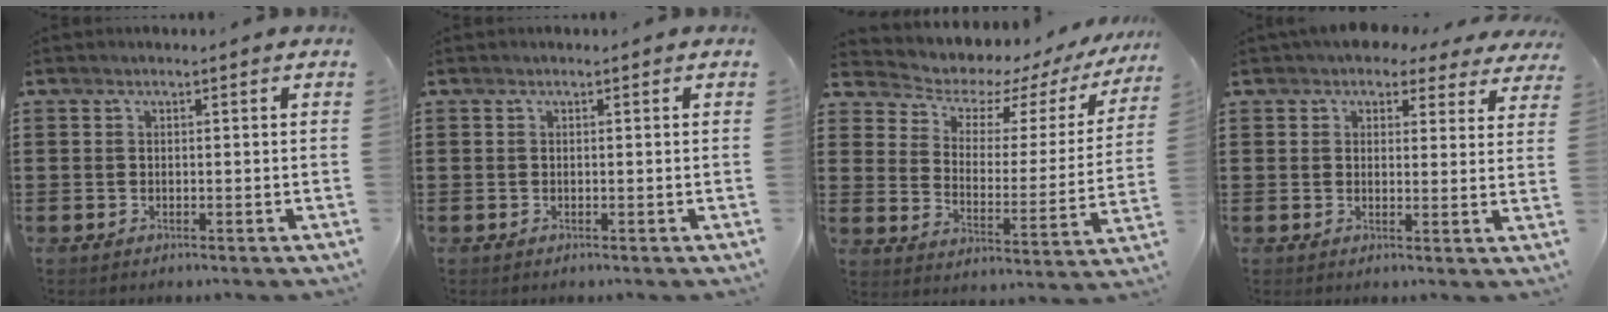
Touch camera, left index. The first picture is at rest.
{"total": 0.0}
{"total": 4.9, "force": [4.2, 2.1, 1.4], "torque": [-0.049, -0.041, 0.064]}
{"total": 3.8, "force": [3.1, 1.7, 1.3], "torque": [-0.034, -0.004, 0.055]}